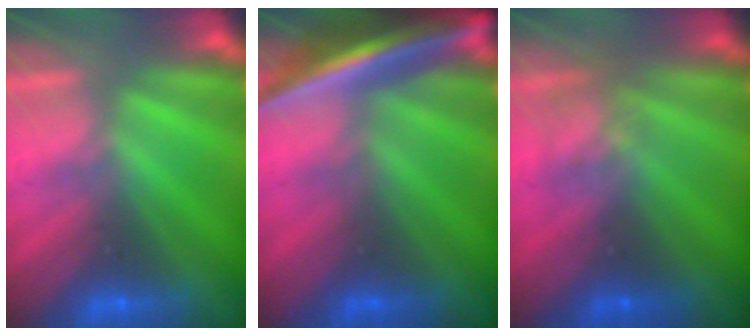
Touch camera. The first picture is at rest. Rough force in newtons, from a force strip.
{"total": 6.9}
{"total": 2.4}